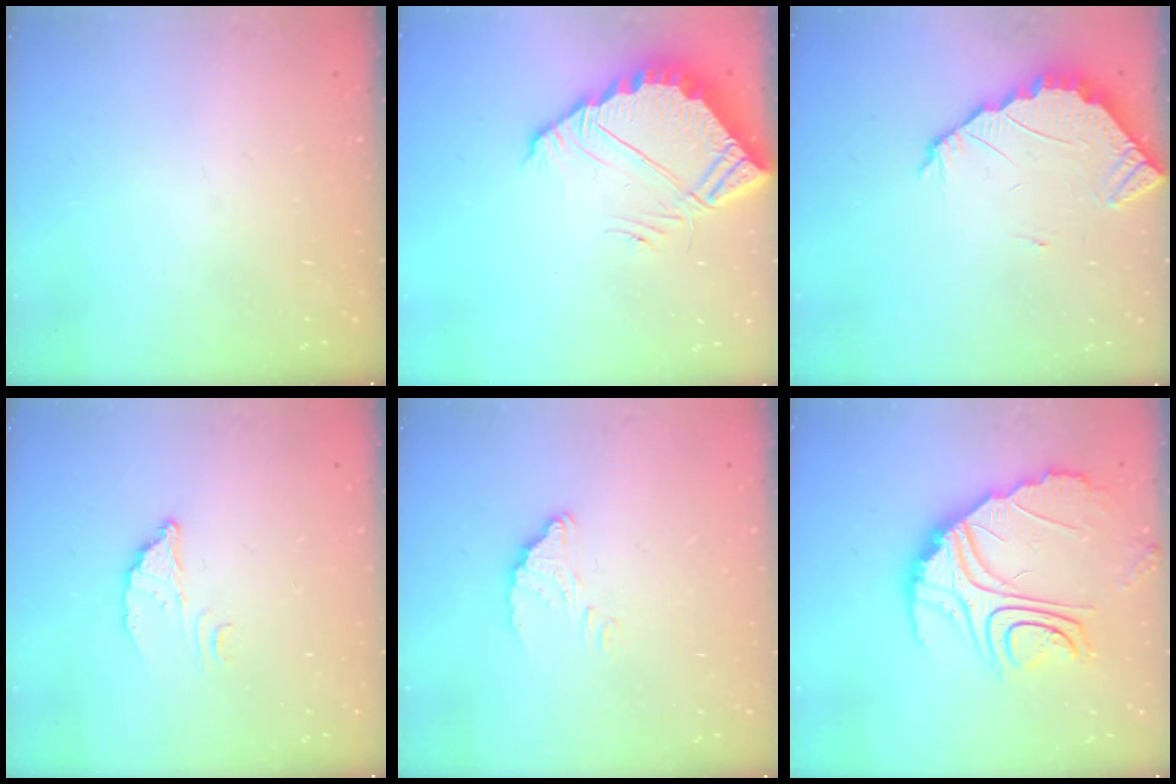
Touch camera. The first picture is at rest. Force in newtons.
{"total": 6.1, "press": 6.1, "slide": 0.3}
{"total": 3.5, "press": 3.5, "slide": 0.2}
{"total": 2.8, "press": 2.8, "slide": 0.2}
{"total": 4.7, "press": 4.7, "slide": 0.3}
{"total": 15.7, "press": 15.6, "slide": 1.4}